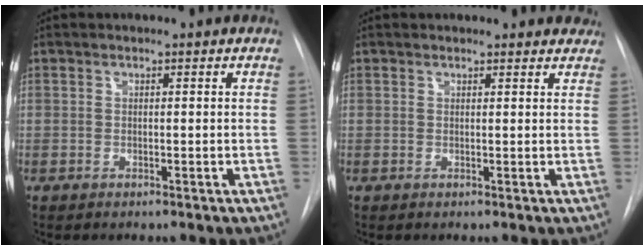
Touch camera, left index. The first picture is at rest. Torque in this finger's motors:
{"motor_torque": [0.12, -0.16, -0.14, 0.00]}